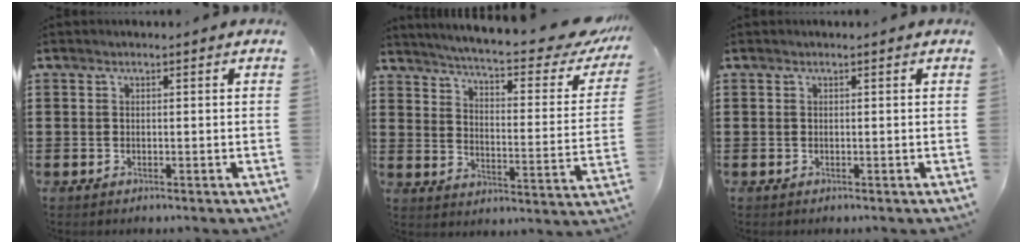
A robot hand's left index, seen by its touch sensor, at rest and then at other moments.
{"total": 5.8, "force": [5.0, -0.4, 2.9], "torque": [-0.070, -0.044, 0.079]}
{"total": 0.0}